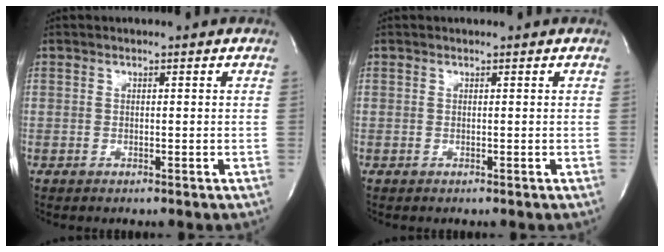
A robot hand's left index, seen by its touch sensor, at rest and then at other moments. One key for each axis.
{"total": 0.0}